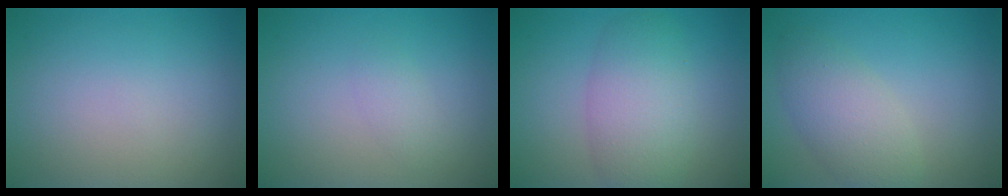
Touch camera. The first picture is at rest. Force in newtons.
{"total": 1.1, "press": 1.1, "slide": 0.0}
{"total": 5.3, "press": 5.3, "slide": 0.3}
{"total": 3.9, "press": 3.9, "slide": 0.2}